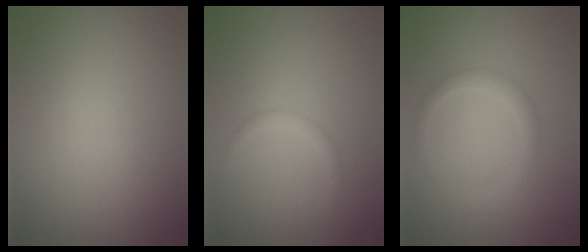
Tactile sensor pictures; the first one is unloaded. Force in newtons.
{"total": 1.0, "press": 1.0, "slide": 0.0}
{"total": 2.1, "press": 2.1, "slide": 0.1}